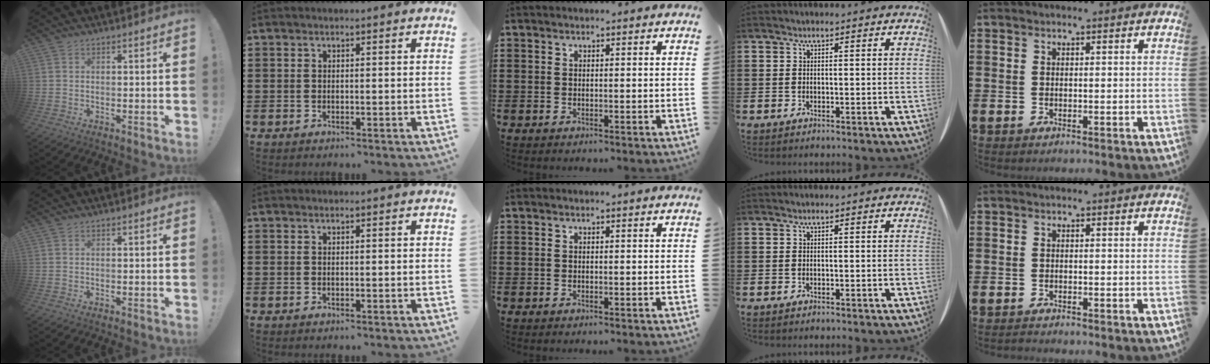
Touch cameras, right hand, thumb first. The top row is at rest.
{"little": {"total": 0.5, "force": [-0.5, 0.0, 0.0], "torque": [-0.002, -0.002, -0.011]}}